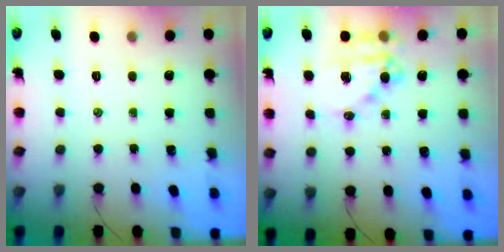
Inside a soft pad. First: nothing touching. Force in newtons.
{"total": 12.0, "press": 11.7, "slide": 3.0}